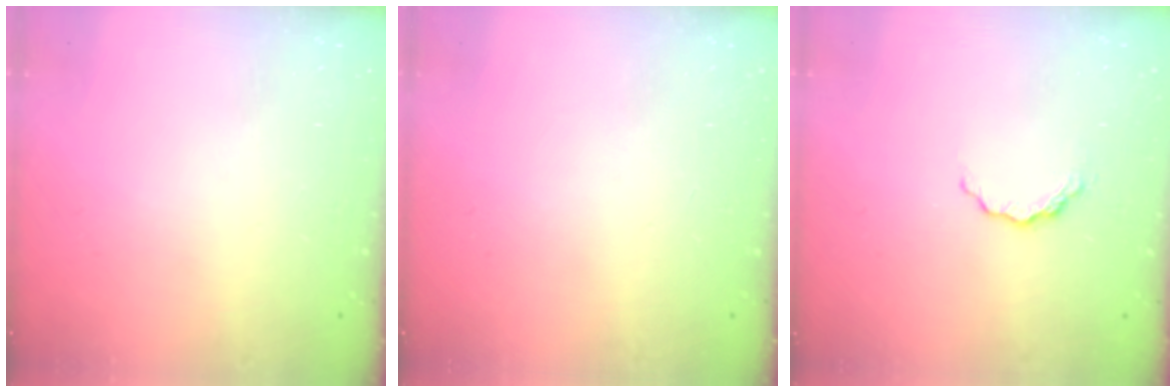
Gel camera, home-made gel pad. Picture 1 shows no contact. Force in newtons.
{"total": 0.0}
{"total": 6.7, "press": 6.7, "slide": 0.6}